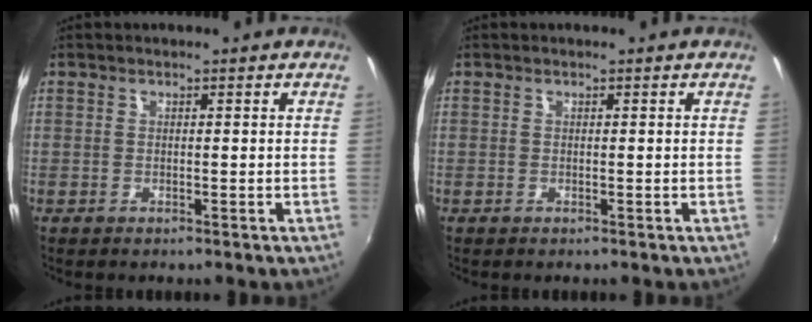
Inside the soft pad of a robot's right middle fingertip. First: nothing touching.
{"total": 0.0}